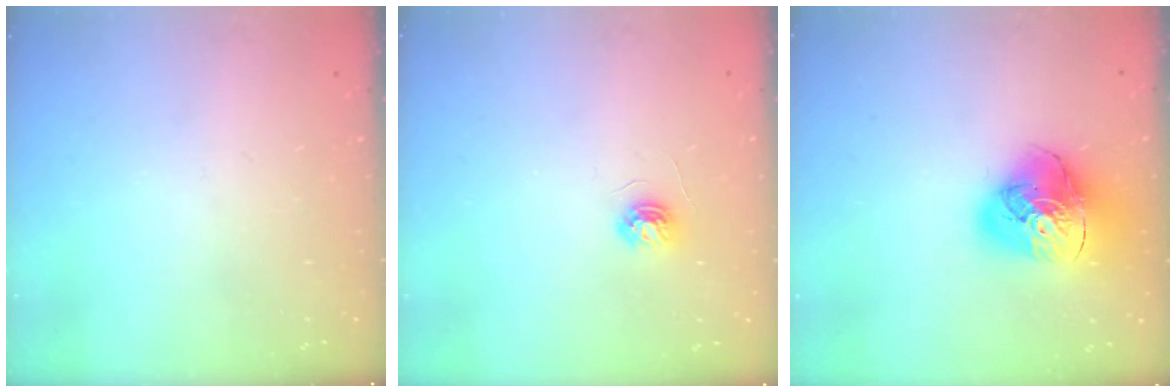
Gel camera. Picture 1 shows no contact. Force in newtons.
{"total": 4.4, "press": 4.4, "slide": 0.5}
{"total": 17.1, "press": 17.0, "slide": 2.1}